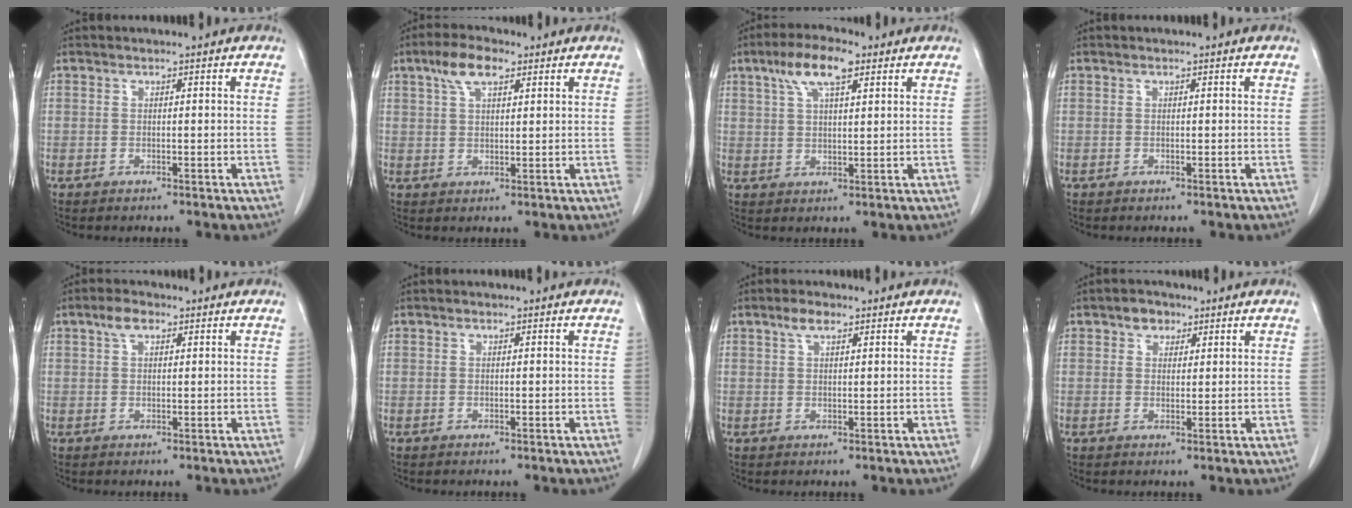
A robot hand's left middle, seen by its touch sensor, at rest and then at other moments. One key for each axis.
{"total": 5.6, "fx": 3.3, "fy": 2.0, "fz": 4.1, "tx": -0.085, "ty": 0.015, "tz": 0.061}
{"total": 7.4, "fx": 4.2, "fy": 2.0, "fz": 5.8, "tx": -0.117, "ty": 0.017, "tz": 0.076}
{"total": 0.0}
{"total": 2.7, "fx": 1.5, "fy": 1.3, "fz": 1.8, "tx": -0.040, "ty": 0.010, "tz": 0.031}
{"total": 0.0}
{"total": 2.5, "fx": 1.7, "fy": 0.9, "fz": 1.7, "tx": -0.038, "ty": 0.007, "tz": 0.034}
{"total": 2.7, "fx": 1.7, "fy": 1.9, "fz": 1.0, "tx": -0.017, "ty": 0.007, "tz": 0.027}